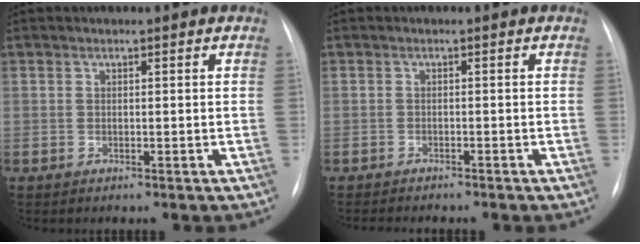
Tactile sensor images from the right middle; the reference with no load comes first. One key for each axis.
{"total": 3.9, "fx": -3.6, "fy": 0.4, "fz": 1.6, "tx": -0.023, "ty": -0.008, "tz": -0.047}